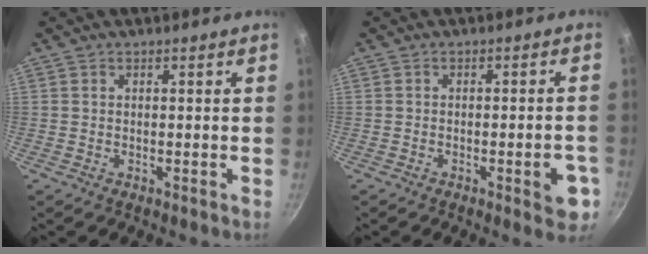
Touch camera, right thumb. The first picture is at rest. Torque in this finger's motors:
{"motor_torque": [2.87, 2.14, 0.96, -0.40, 0.02]}